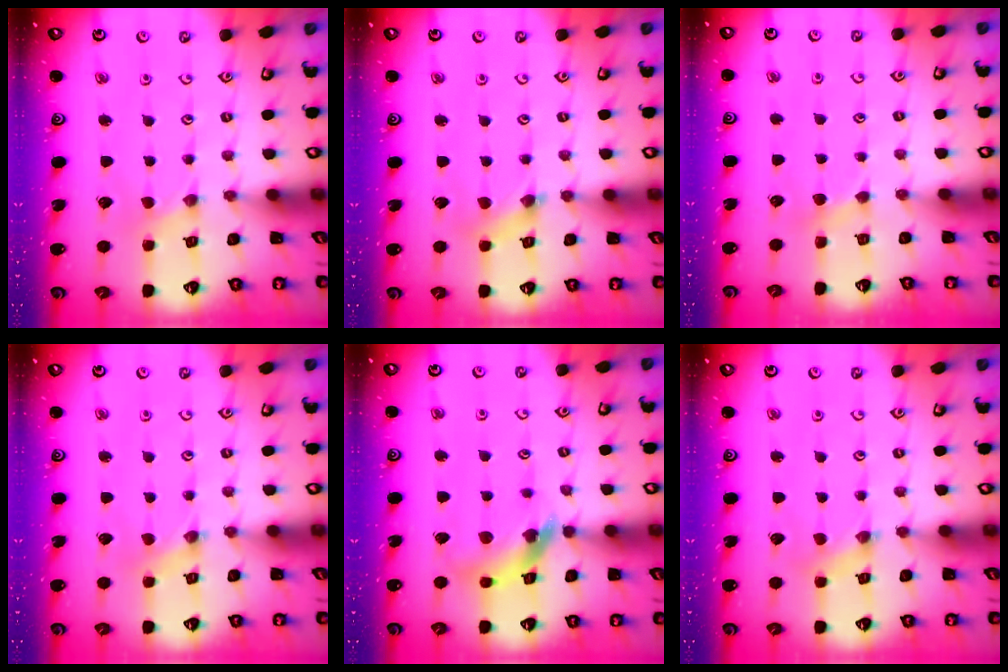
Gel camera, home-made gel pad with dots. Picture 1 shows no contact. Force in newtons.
{"total": 2.3, "press": 2.3, "slide": 0.4}
{"total": 3.0, "press": 3.0, "slide": 0.5}
{"total": 0.0}
{"total": 12.4, "press": 12.3, "slide": 1.5}
{"total": 0.8, "press": 0.8, "slide": 0.3}